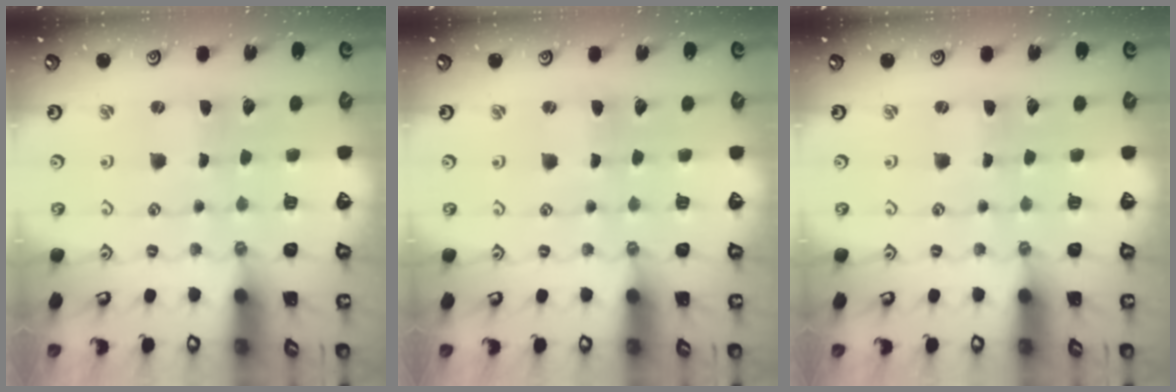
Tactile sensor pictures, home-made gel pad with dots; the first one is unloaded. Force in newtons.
{"total": 0.0}
{"total": 0.0}